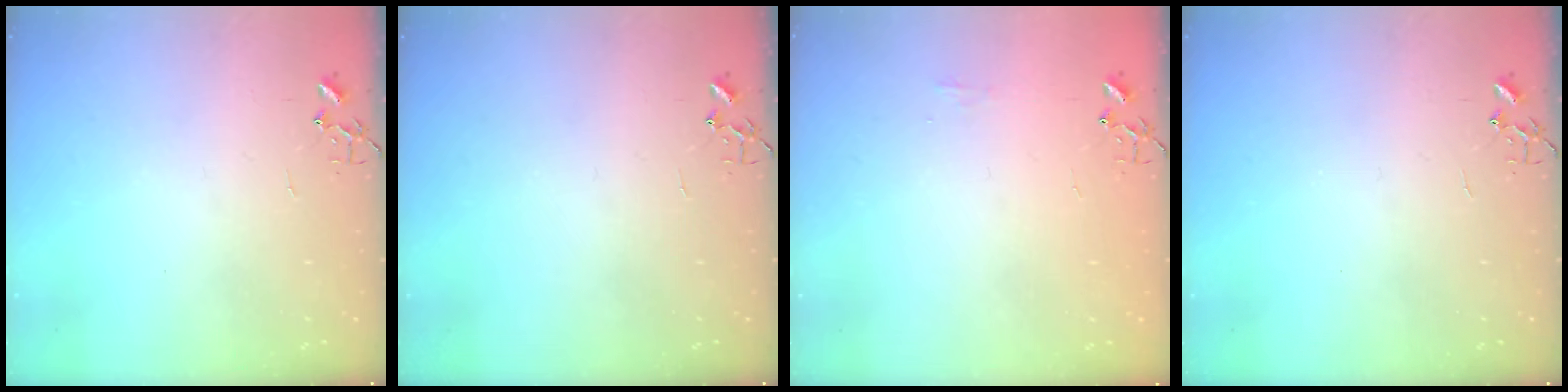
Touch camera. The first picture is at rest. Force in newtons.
{"total": 0.0}
{"total": 4.5, "press": 4.4, "slide": 0.7}
{"total": 0.0}